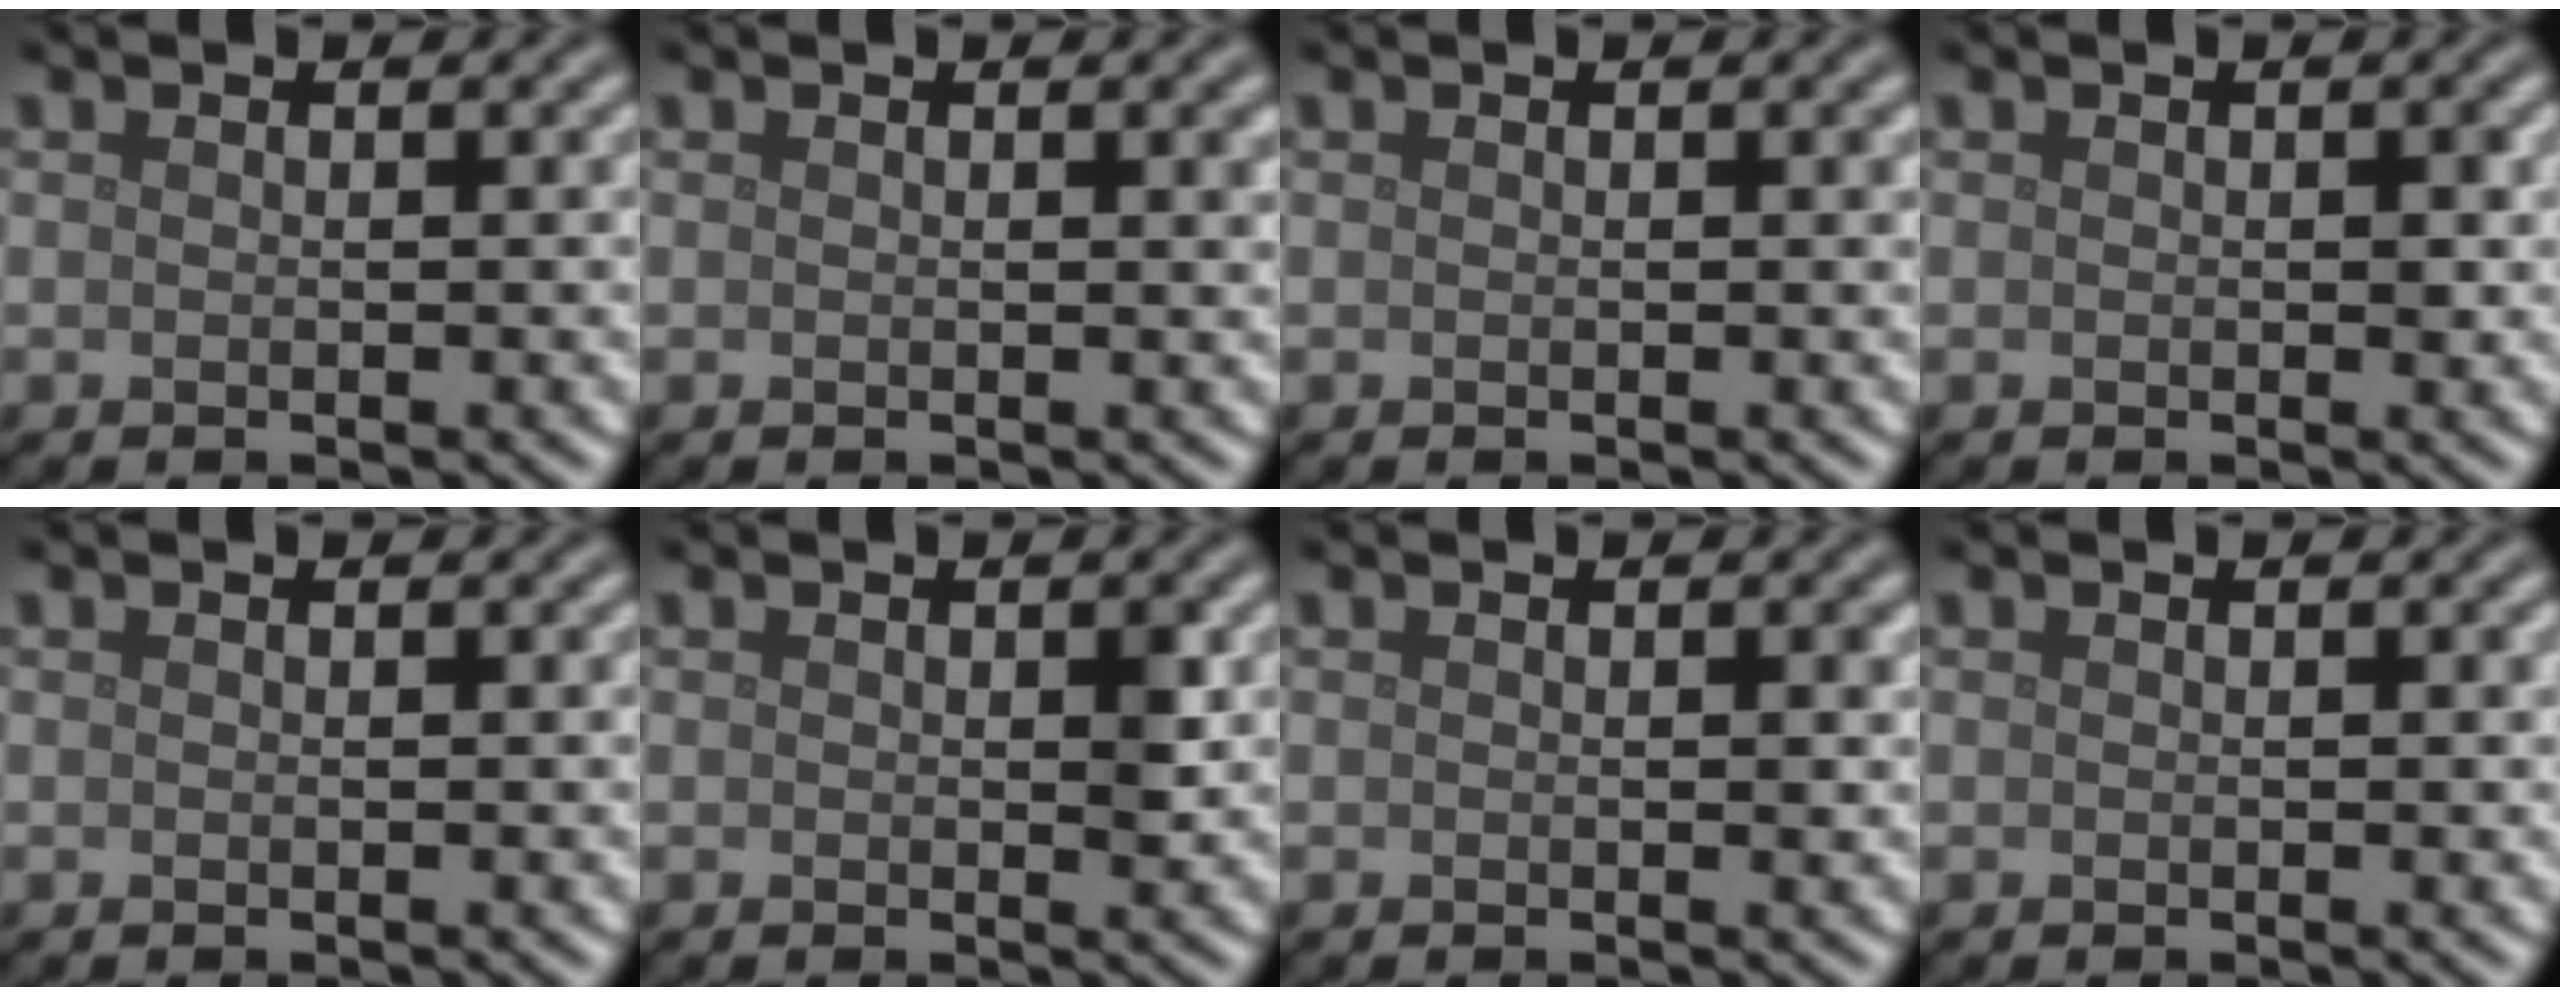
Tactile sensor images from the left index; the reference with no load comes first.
{"total": 0.6, "force": [0.2, 0.1, 0.5], "torque": [-0.004, 0.000, 0.003]}
{"total": 0.0}
{"total": 0.8, "force": [0.0, 0.5, 0.6], "torque": [-0.005, -0.003, 0.000]}
{"total": 0.0}
{"total": 1.1, "force": [0.1, 0.5, 0.9], "torque": [-0.008, -0.004, 0.000]}
{"total": 0.5, "force": [0.0, 0.2, 0.5], "torque": [-0.005, -0.002, 0.000]}
{"total": 0.0}